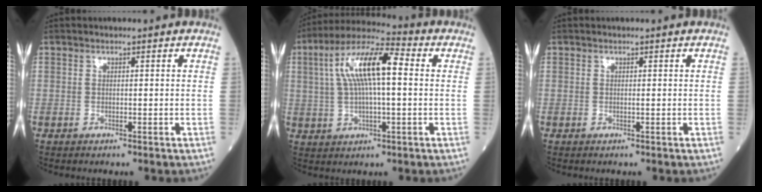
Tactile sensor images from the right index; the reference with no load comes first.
{"total": 12.3, "force": [2.2, 3.0, 11.8], "torque": [-0.231, 0.032, 0.035]}
{"total": 0.0}